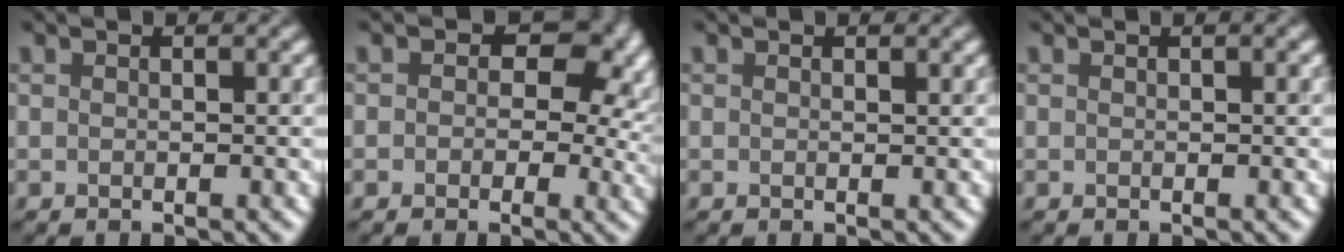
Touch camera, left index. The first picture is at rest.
{"total": 6.2, "force": [0.8, 4.5, 4.2], "torque": [-0.011, 0.009, 0.002]}
{"total": 0.0}
{"total": 1.3, "force": [0.4, 0.4, 1.1], "torque": [-0.012, 0.007, 0.001]}